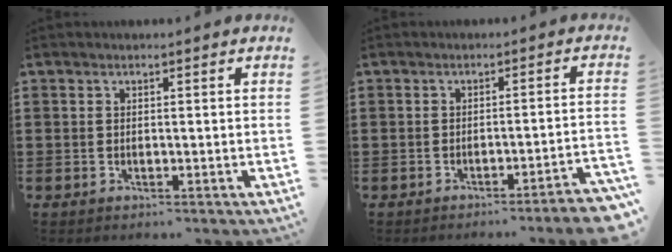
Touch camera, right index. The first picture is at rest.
{"total": 3.2, "force": [-2.6, -0.6, 1.8], "torque": [-0.030, -0.013, -0.052]}